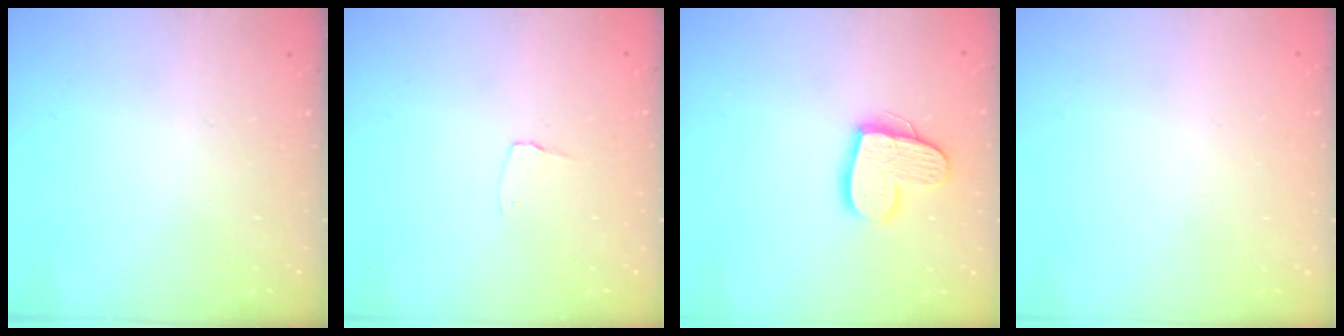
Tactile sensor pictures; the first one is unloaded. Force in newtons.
{"total": 2.9, "press": 2.9, "slide": 0.3}
{"total": 13.4, "press": 13.4, "slide": 0.8}
{"total": 0.0}